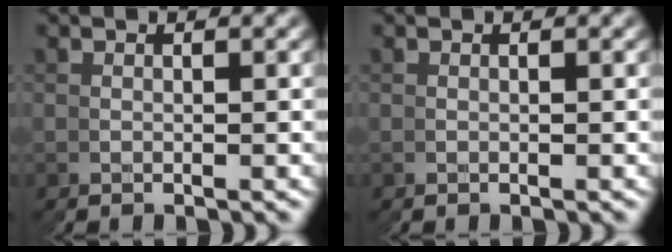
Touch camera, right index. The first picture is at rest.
{"total": 0.0}